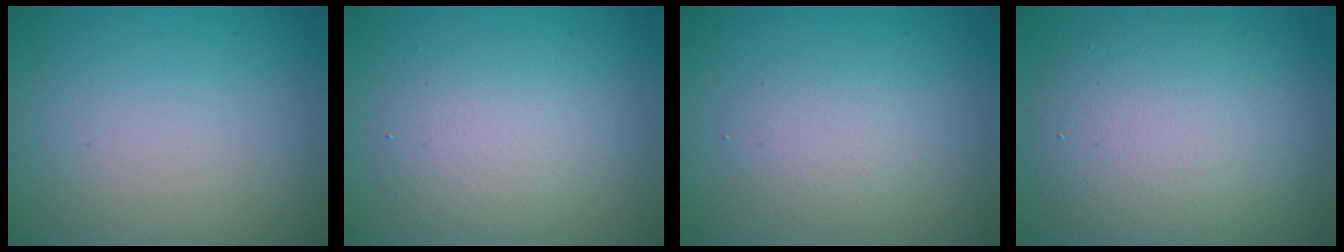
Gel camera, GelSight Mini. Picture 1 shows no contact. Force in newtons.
{"total": 3.9, "press": 3.9, "slide": 0.3}
{"total": 2.2, "press": 2.2, "slide": 0.0}
{"total": 8.5, "press": 8.5, "slide": 0.5}